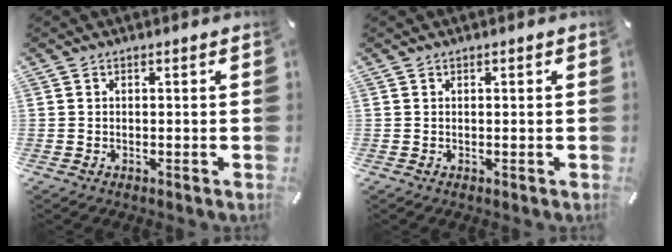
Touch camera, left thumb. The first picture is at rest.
{"total": 0.0}